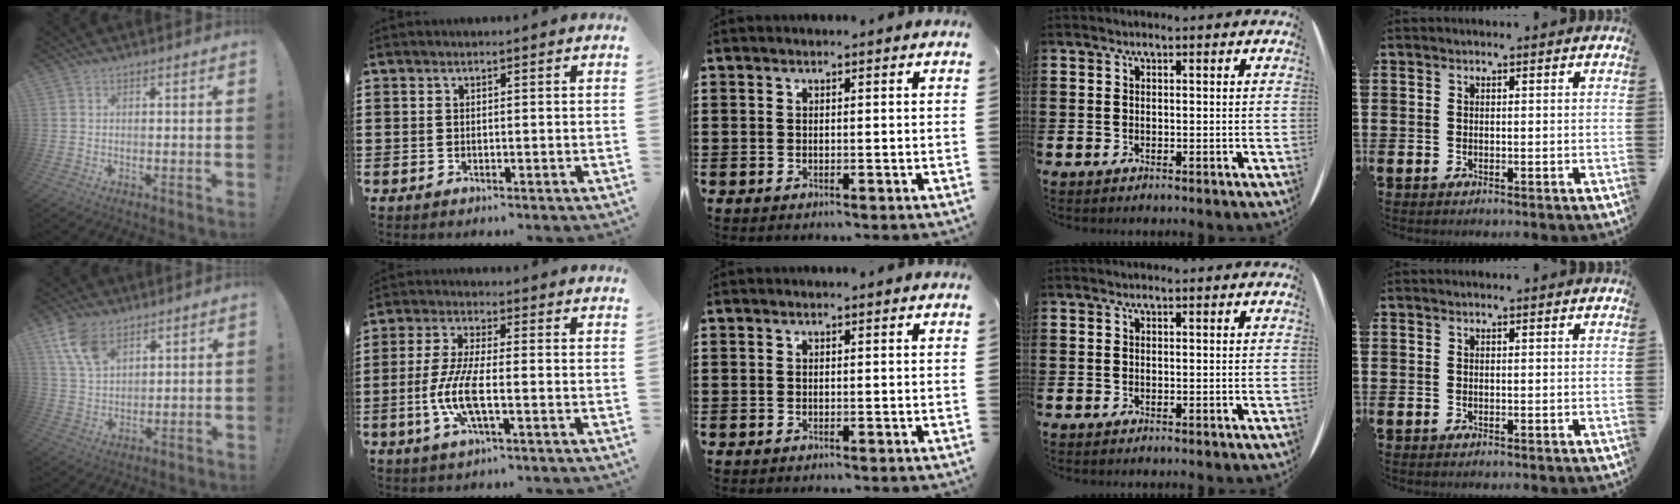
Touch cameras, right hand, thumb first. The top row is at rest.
{"thumb": {"total": 10.5, "force": [6.3, 6.0, 5.9], "torque": [-0.104, -0.024, 0.124]}, "index": {"total": 7.8, "force": [-2.3, 2.2, 7.1], "torque": [-0.161, -0.012, -0.050]}}